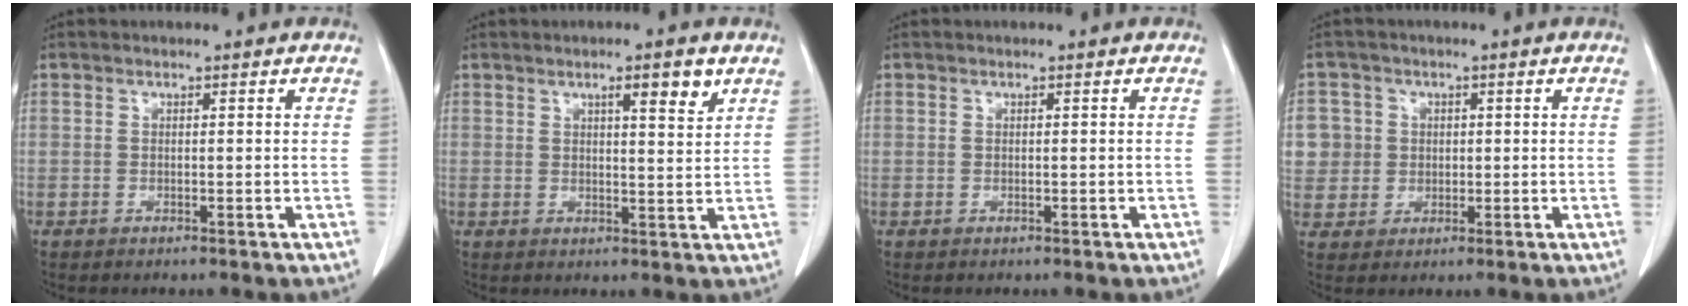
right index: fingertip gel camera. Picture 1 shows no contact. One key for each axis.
{"total": 5.0, "fx": 2.9, "fy": 0.8, "fz": 4.0, "tx": -0.062, "ty": -0.004, "tz": 0.043}
{"total": 0.0}
{"total": 11.6, "fx": 1.4, "fy": 11.1, "fz": 2.9, "tx": -0.107, "ty": 0.043, "tz": 0.048}